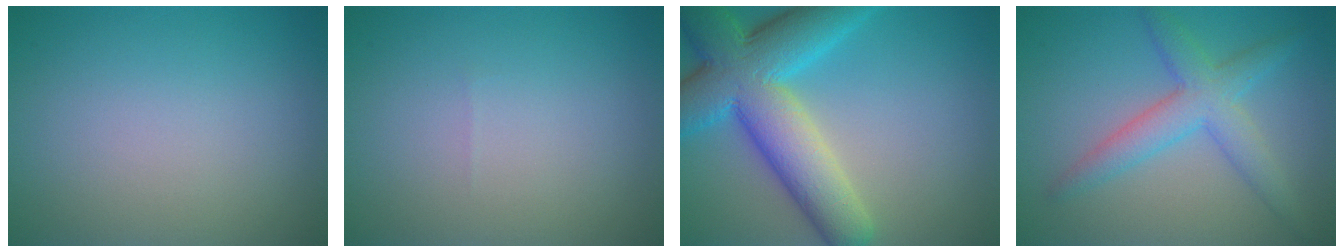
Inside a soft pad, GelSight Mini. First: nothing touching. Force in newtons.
{"total": 0.0}
{"total": 11.0, "press": 11.0, "slide": 0.7}
{"total": 4.3, "press": 4.3, "slide": 0.1}